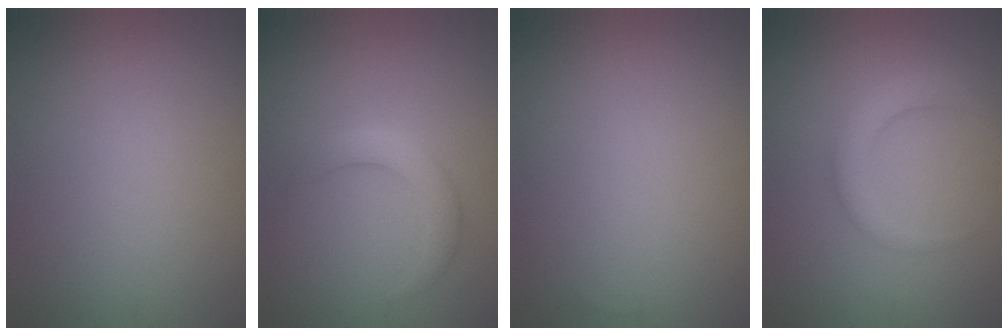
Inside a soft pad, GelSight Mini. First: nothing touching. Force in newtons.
{"total": 2.7, "press": 2.7, "slide": 0.1}
{"total": 0.0}
{"total": 2.8, "press": 2.8, "slide": 0.1}